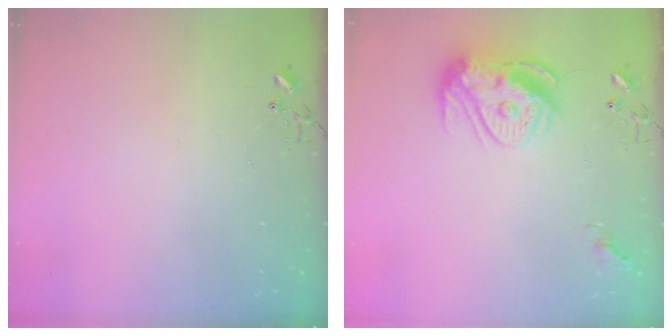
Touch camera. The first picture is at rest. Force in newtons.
{"total": 15.6, "press": 15.6, "slide": 1.3}